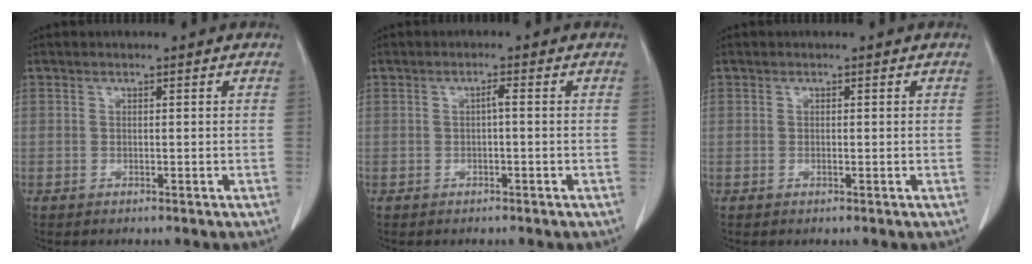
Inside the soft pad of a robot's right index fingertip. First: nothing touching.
{"total": 1.1, "force": [-0.1, 0.1, 1.0], "torque": [-0.017, 0.003, -0.001]}
{"total": 0.0}